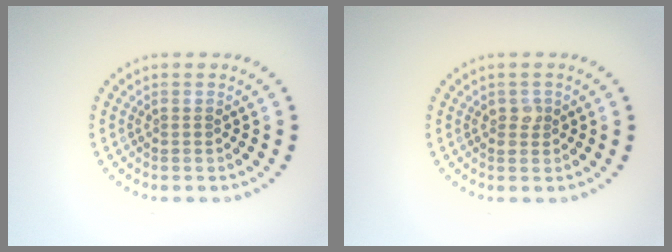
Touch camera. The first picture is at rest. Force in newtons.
{"total": 1.1, "press": 1.1, "slide": 0.2}